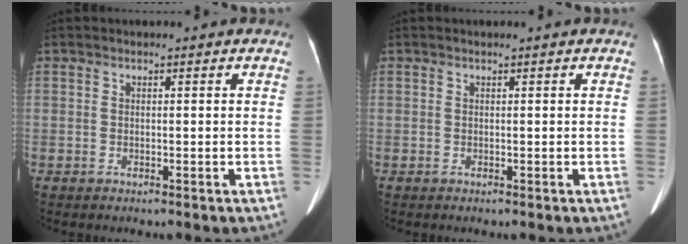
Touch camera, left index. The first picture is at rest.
{"total": 0.0}